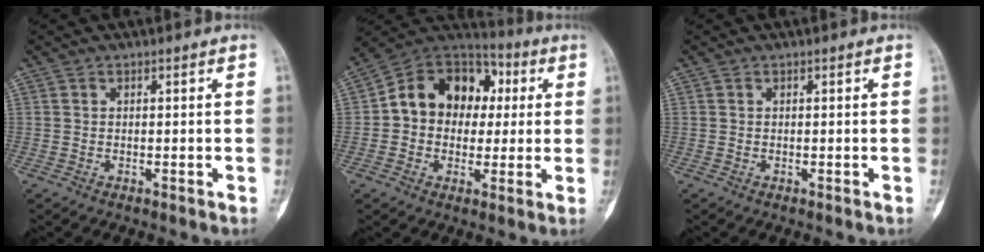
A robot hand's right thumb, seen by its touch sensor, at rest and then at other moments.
{"total": 16.0, "force": [1.9, 12.6, 9.8], "torque": [-0.113, 0.034, 0.021]}
{"total": 0.0}